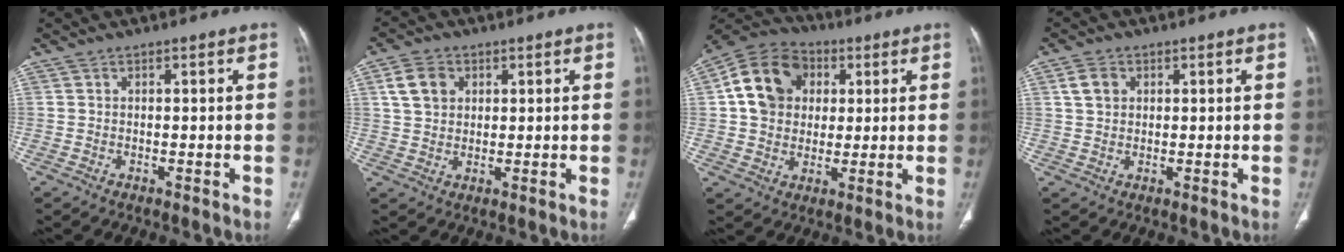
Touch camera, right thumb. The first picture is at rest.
{"total": 6.0, "force": [2.1, 4.6, 3.2], "torque": [-0.043, 0.001, 0.040]}
{"total": 14.1, "force": [2.8, 11.6, 7.5], "torque": [-0.116, 0.010, 0.041]}
{"total": 3.6, "force": [1.2, 2.8, 1.9], "torque": [-0.025, 0.002, 0.027]}